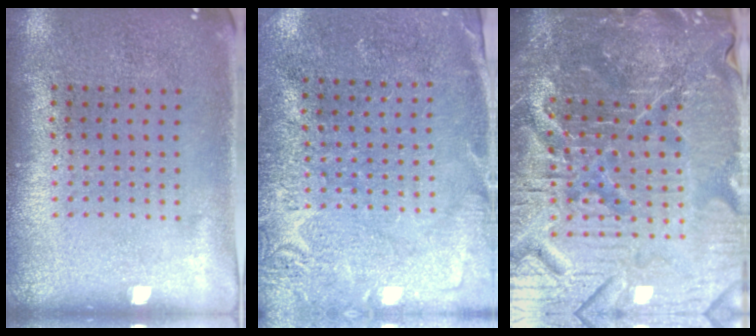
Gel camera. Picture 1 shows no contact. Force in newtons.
{"total": 2.7, "press": 2.7, "slide": 0.4}
{"total": 7.4, "press": 6.5, "slide": 3.5}